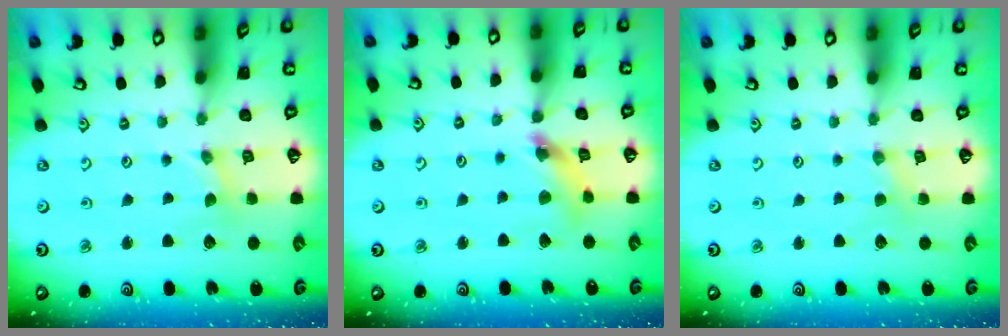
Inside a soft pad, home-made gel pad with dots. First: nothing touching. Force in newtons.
{"total": 8.7, "press": 8.6, "slide": 0.9}
{"total": 1.8, "press": 1.7, "slide": 0.4}